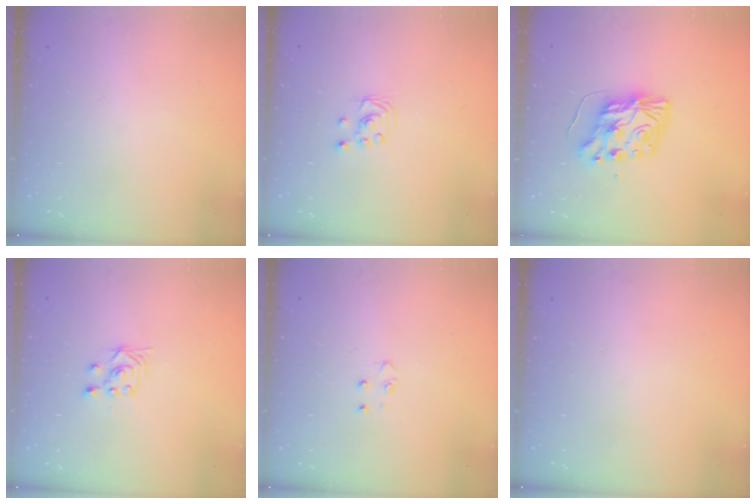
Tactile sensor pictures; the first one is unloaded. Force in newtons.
{"total": 2.2, "press": 2.2, "slide": 0.2}
{"total": 8.5, "press": 8.5, "slide": 0.6}
{"total": 2.5, "press": 2.2, "slide": 1.2}
{"total": 3.6, "press": 3.6, "slide": 0.4}
{"total": 0.0}